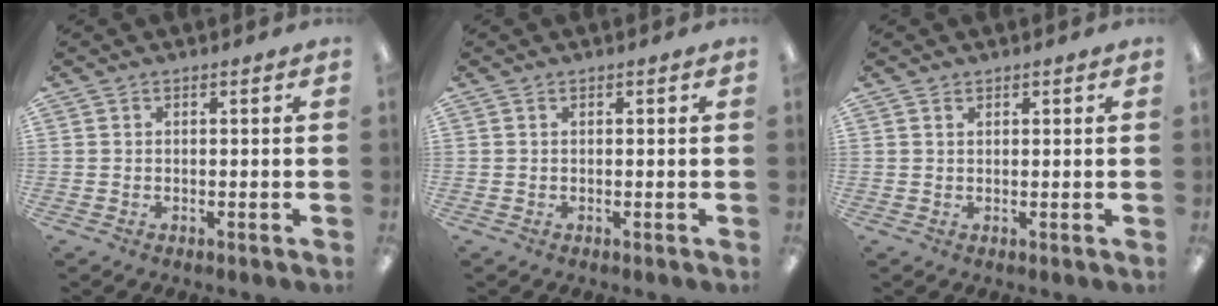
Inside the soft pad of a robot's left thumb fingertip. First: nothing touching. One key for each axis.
{"total": 0.0}
{"total": 0.9, "fx": 0.6, "fy": 0.6, "fz": 0.4, "tx": -0.009, "ty": 0.002, "tz": 0.012}